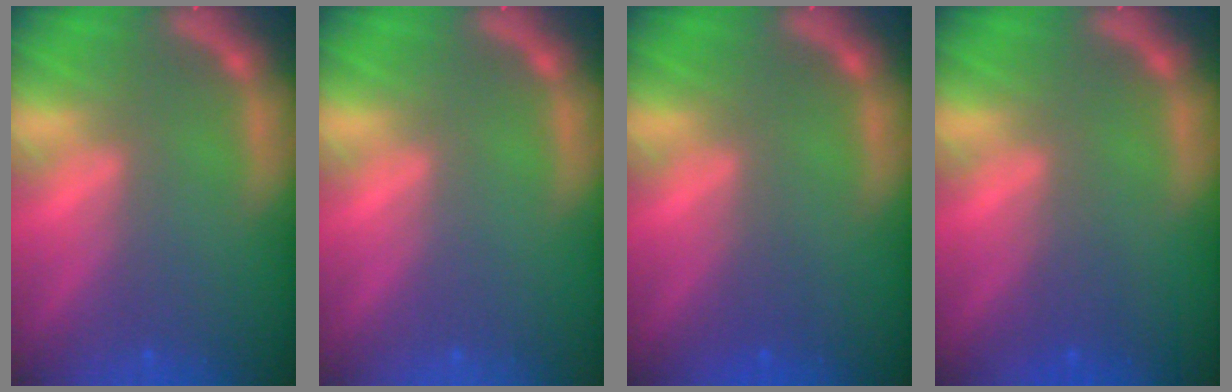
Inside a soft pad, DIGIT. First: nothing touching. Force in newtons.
{"total": 0.0}
{"total": 0.9}
{"total": 1.5}